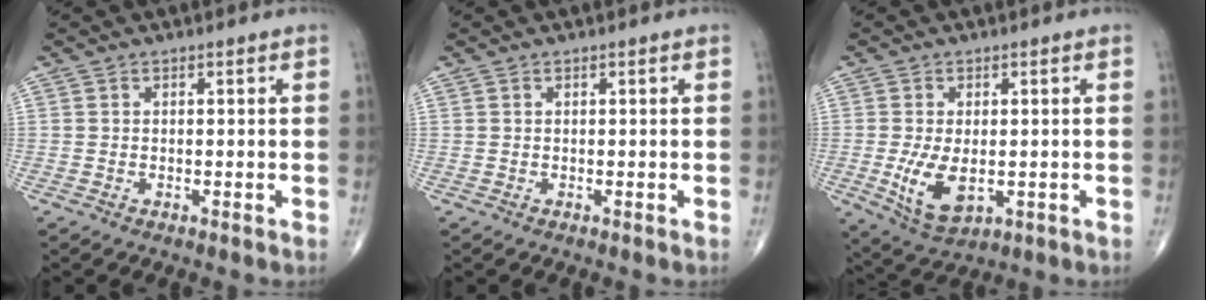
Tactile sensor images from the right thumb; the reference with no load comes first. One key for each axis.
{"total": 0.0}
{"total": 8.3, "fx": -1.3, "fy": 4.5, "fz": 6.8, "tx": -0.127, "ty": -0.017, "tz": -0.012}